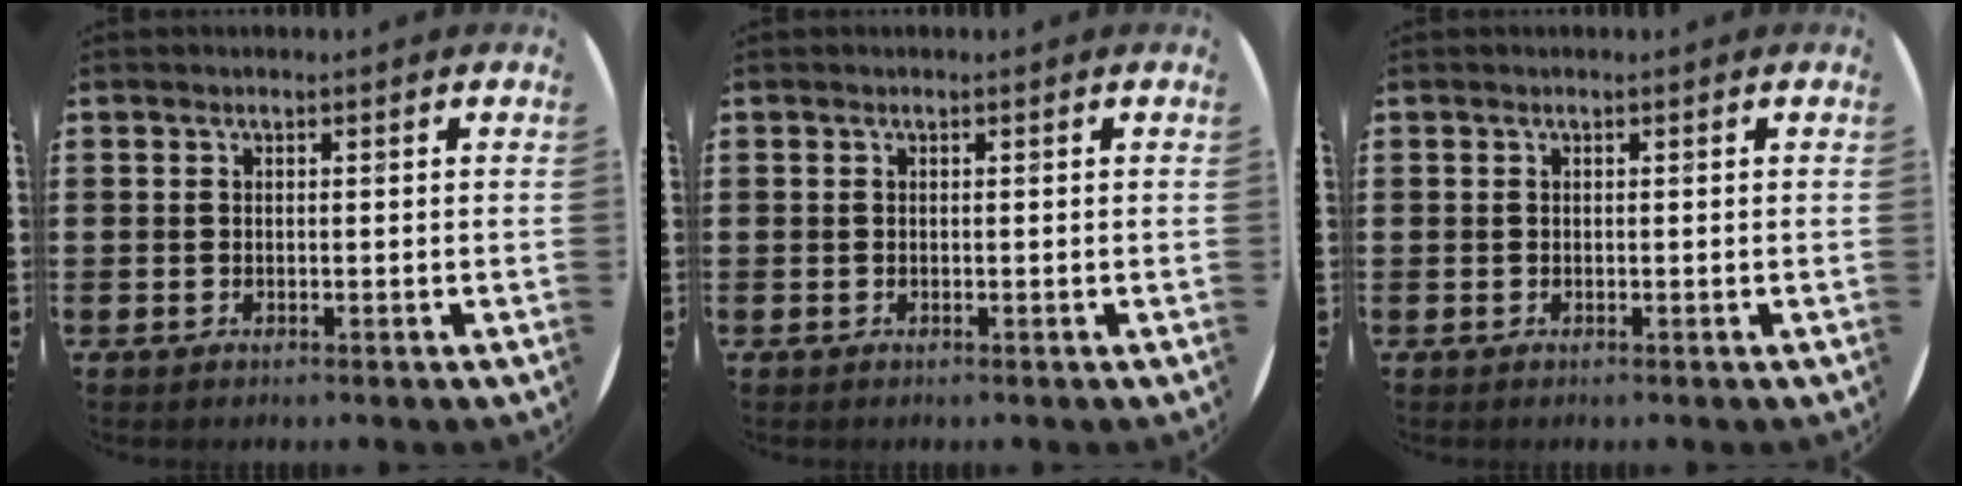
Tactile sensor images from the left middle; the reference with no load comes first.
{"total": 0.0}
{"total": 0.0}